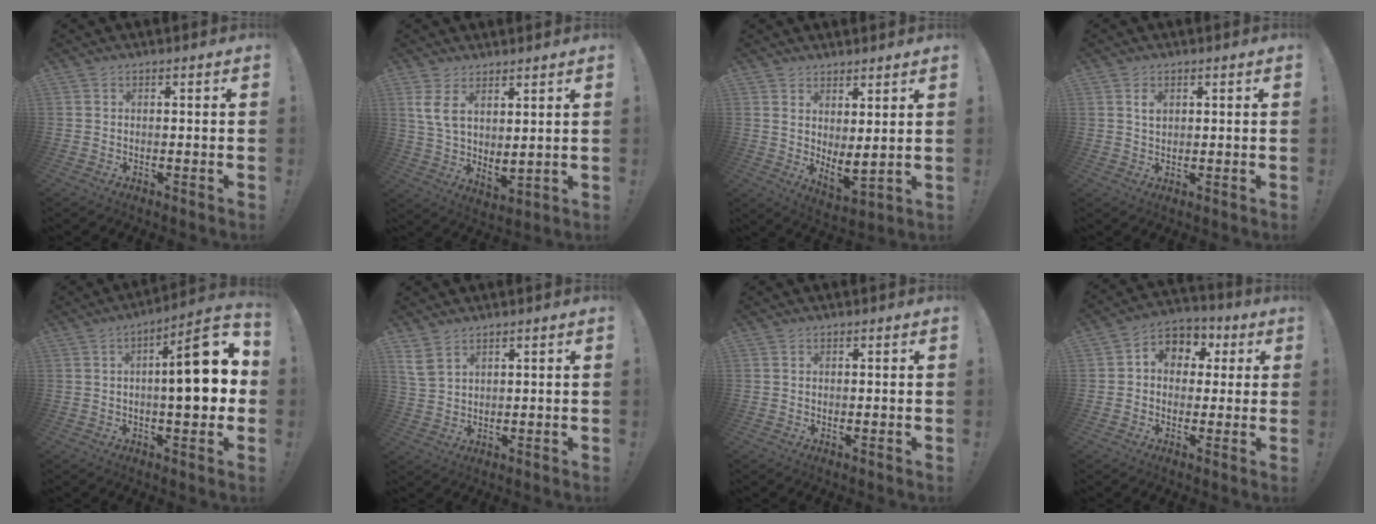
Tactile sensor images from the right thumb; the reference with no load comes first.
{"total": 7.3, "force": [5.4, 2.4, 4.3], "torque": [-0.082, -0.037, 0.103]}
{"total": 4.8, "force": [3.1, 0.6, 3.7], "torque": [-0.050, -0.045, 0.057]}
{"total": 2.4, "force": [0.9, 1.5, 1.7], "torque": [-0.027, -0.001, 0.014]}
{"total": 15.8, "force": [1.0, 4.9, 15.0], "torque": [-0.189, -0.006, 0.003]}
{"total": 5.0, "force": [3.6, 2.2, 2.7], "torque": [-0.054, -0.013, 0.072]}
{"total": 0.5, "force": [0.4, 0.1, 0.4], "torque": [-0.006, 0.000, 0.006]}
{"total": 7.9, "force": [1.1, 7.0, 3.5], "torque": [-0.048, 0.001, 0.027]}